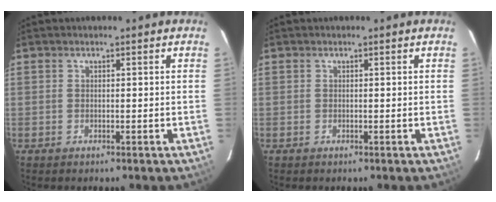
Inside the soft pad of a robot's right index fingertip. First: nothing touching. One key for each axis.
{"total": 0.0}